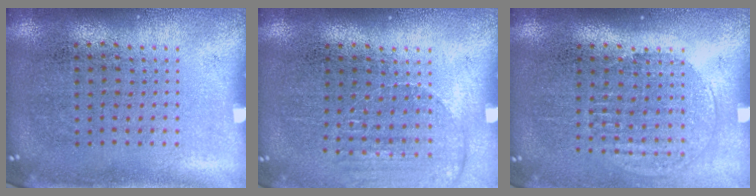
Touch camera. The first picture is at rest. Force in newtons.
{"total": 1.2, "press": 1.2, "slide": 0.2}
{"total": 1.4, "press": 1.1, "slide": 0.7}